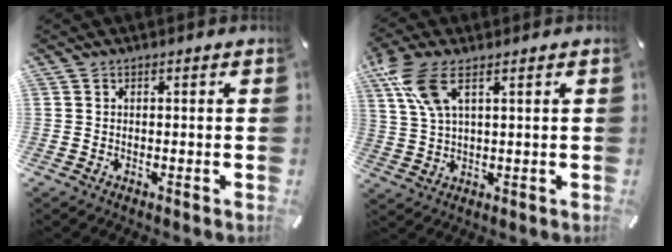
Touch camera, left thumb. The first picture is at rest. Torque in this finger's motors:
{"motor_torque": [1.39, 1.34, 0.72, 0.13, 0.47]}